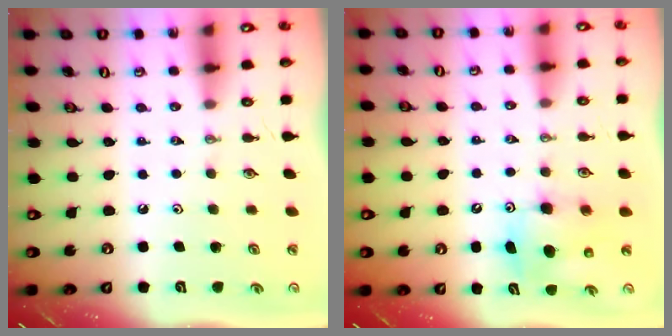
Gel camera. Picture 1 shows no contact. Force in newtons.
{"total": 7.9, "press": 7.8, "slide": 0.8}